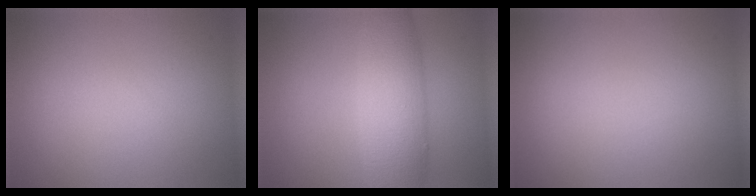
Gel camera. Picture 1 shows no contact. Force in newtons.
{"total": 7.1, "press": 7.1, "slide": 0.2}
{"total": 0.0}